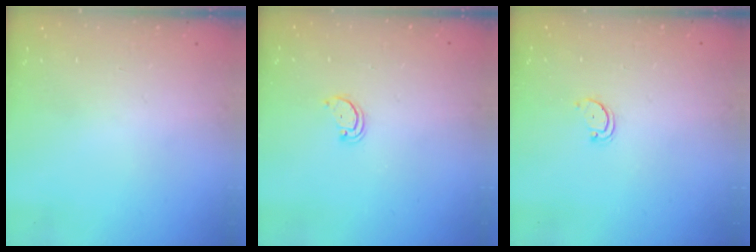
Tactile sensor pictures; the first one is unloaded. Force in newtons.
{"total": 2.1, "press": 2.1, "slide": 0.2}
{"total": 2.3, "press": 2.3, "slide": 0.2}